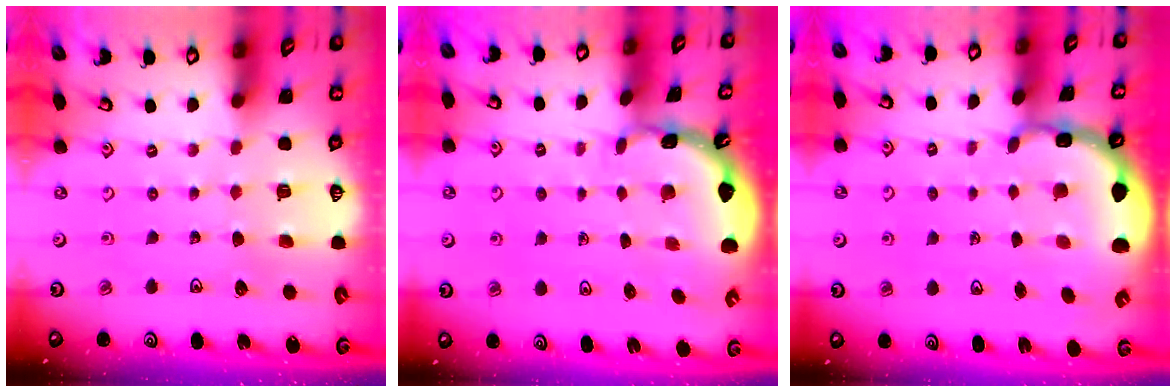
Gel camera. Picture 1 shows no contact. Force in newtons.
{"total": 1.8, "press": 1.8, "slide": 0.1}
{"total": 3.8, "press": 3.6, "slide": 1.1}